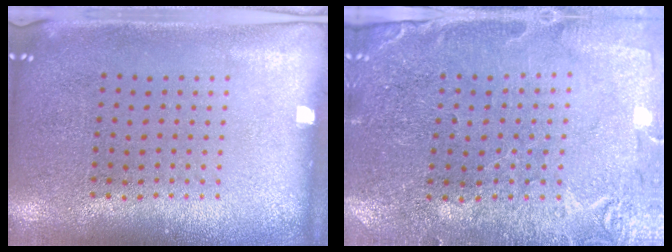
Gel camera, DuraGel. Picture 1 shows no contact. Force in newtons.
{"total": 0.5, "press": 0.5, "slide": 0.2}